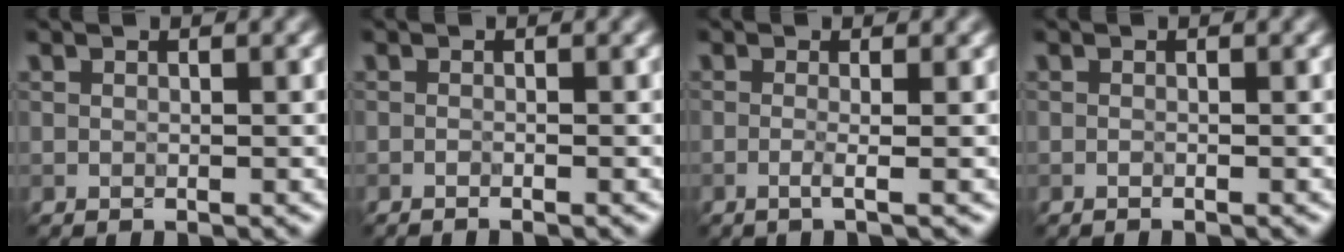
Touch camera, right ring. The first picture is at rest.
{"total": 1.3, "force": [-0.9, 0.4, 0.8], "torque": [-0.004, 0.000, -0.015]}
{"total": 1.8, "force": [-0.2, 0.7, 1.7], "torque": [-0.017, -0.003, -0.020]}
{"total": 0.5, "force": [-0.4, 0.1, 0.3], "torque": [-0.002, -0.003, -0.009]}